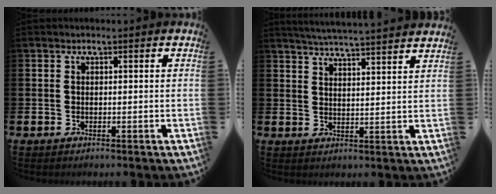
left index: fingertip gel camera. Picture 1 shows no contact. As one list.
[{"total": 4.8, "force": [4.8, -0.8, 0.4], "torque": [-0.019, -0.033, 0.083]}]